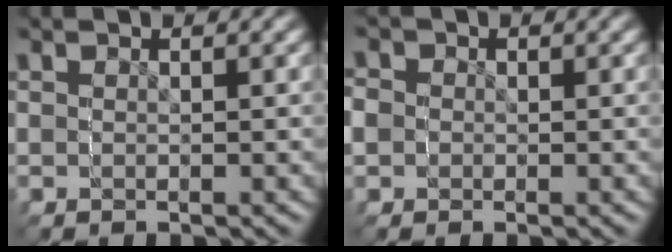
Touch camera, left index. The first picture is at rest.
{"total": 2.9, "force": [0.3, 2.8, -0.4], "torque": [-0.004, -0.027, 0.010]}